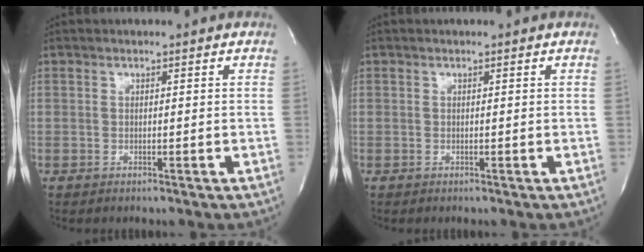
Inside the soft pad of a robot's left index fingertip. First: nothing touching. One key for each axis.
{"total": 0.0}